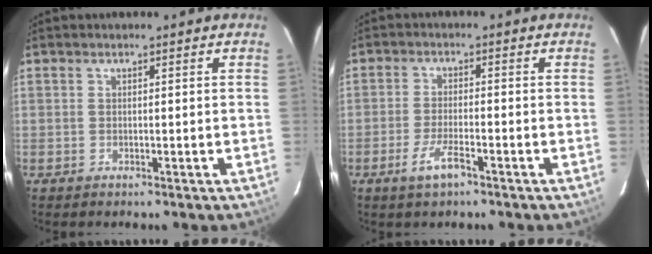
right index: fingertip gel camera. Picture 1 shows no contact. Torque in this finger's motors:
{"motor_torque": [-0.12, -0.11, 0.25, 0.02]}